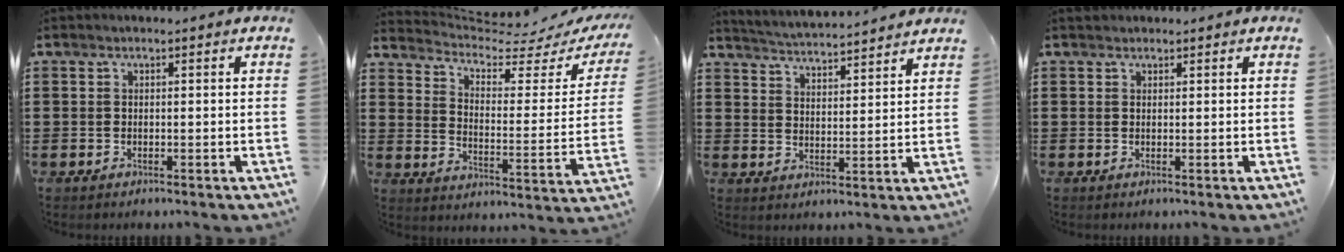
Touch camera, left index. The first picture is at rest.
{"total": 4.7, "force": [4.2, 1.0, 1.8], "torque": [-0.054, -0.039, 0.065]}
{"total": 3.6, "force": [3.6, -0.7, -0.1], "torque": [-0.017, -0.027, 0.058]}
{"total": 0.7, "force": [0.6, 0.3, 0.0], "torque": [0.000, 0.002, 0.013]}